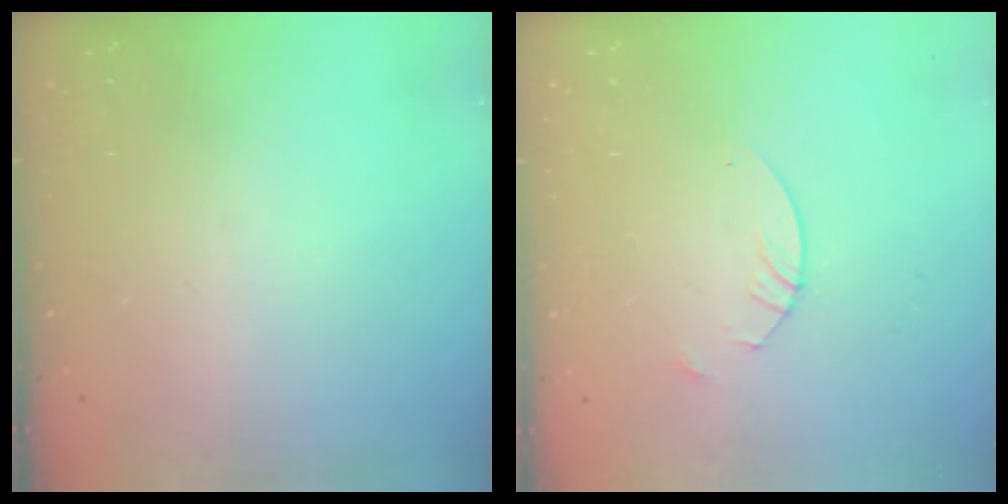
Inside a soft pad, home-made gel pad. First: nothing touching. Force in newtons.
{"total": 2.4, "press": 2.4, "slide": 0.1}